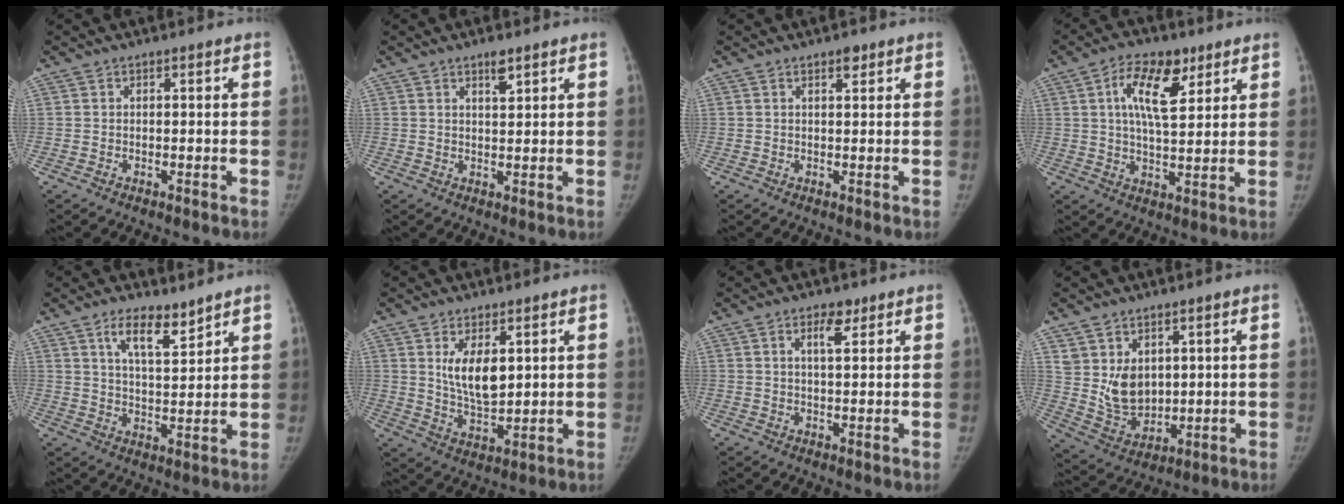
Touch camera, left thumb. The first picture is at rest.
{"total": 2.7, "force": [1.9, 0.8, 1.8], "torque": [-0.023, -0.013, 0.032]}
{"total": 2.3, "force": [1.4, 1.0, 1.5], "torque": [-0.016, -0.006, 0.020]}
{"total": 10.5, "force": [4.5, 5.1, 8.0], "torque": [-0.116, -0.017, 0.075]}
{"total": 7.7, "force": [5.4, 2.6, 4.8], "torque": [-0.065, -0.040, 0.095]}
{"total": 8.6, "force": [2.9, 4.2, 7.0], "torque": [-0.102, -0.025, 0.063]}
{"total": 3.6, "force": [2.0, 1.5, 2.6], "torque": [-0.035, -0.011, 0.033]}
{"total": 9.0, "force": [2.7, 6.6, 5.5], "torque": [-0.069, -0.027, 0.073]}